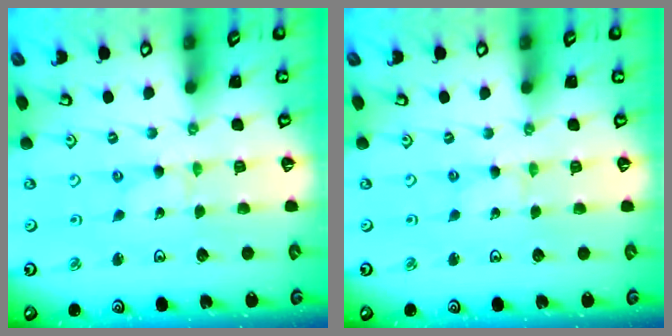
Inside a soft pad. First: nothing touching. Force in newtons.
{"total": 1.6, "press": 1.6, "slide": 0.2}